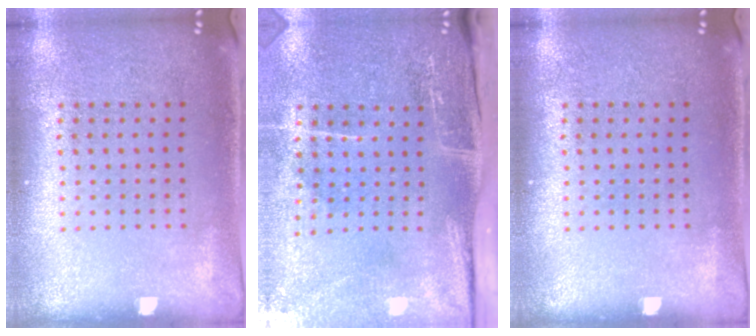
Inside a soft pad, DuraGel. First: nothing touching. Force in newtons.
{"total": 5.0, "press": 3.9, "slide": 3.1}
{"total": 0.0}